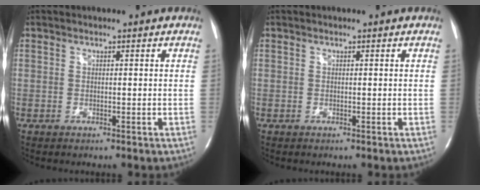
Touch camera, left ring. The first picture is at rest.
{"total": 0.0}